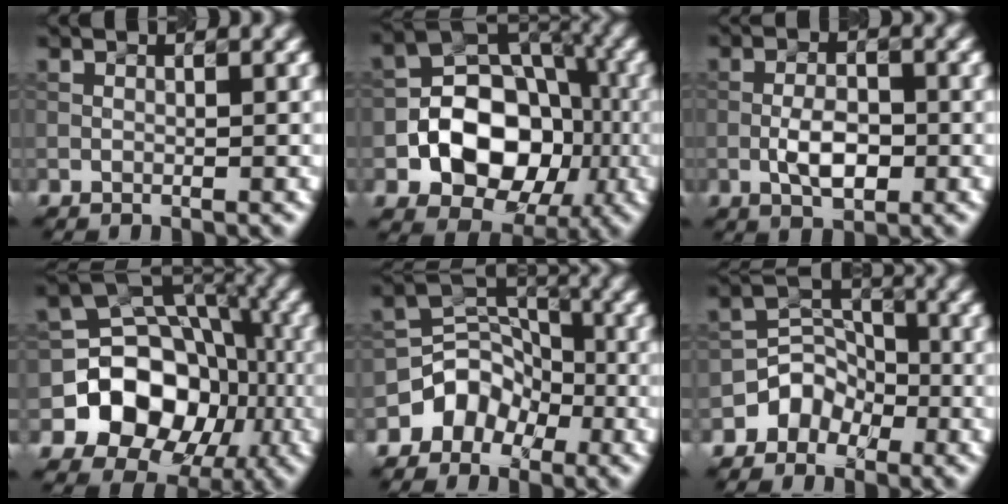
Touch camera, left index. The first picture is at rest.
{"total": 9.8, "force": [-2.3, 7.3, 6.1], "torque": [-0.082, 0.006, -0.045]}
{"total": 3.5, "force": [-1.0, 1.7, 2.9], "torque": [-0.051, 0.002, -0.021]}
{"total": 10.4, "force": [-3.1, 8.6, 4.9], "torque": [-0.062, 0.004, -0.080]}
{"total": 4.1, "force": [-2.4, 3.1, 1.0], "torque": [-0.001, 0.011, -0.048]}
{"total": 3.1, "force": [-2.0, 2.4, 0.4], "torque": [0.010, 0.012, -0.036]}